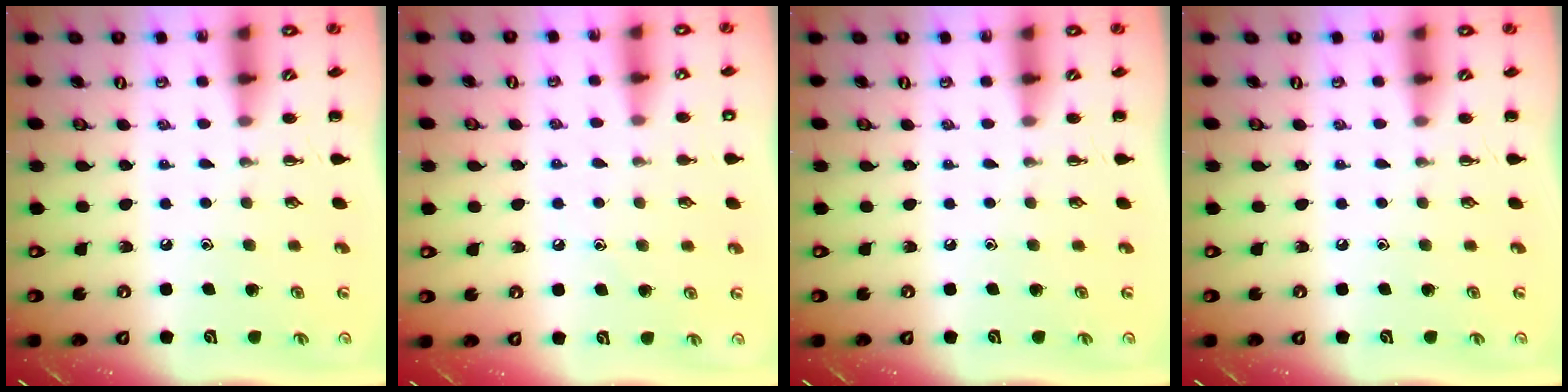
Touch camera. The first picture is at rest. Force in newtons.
{"total": 7.0, "press": 6.7, "slide": 1.9}
{"total": 0.0}
{"total": 0.0}